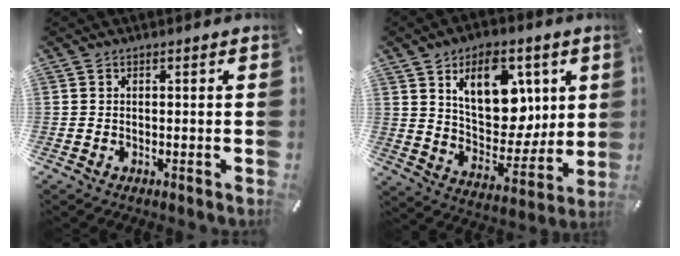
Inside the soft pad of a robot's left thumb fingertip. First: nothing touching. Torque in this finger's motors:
{"motor_torque": [2.47, 2.53, 1.47, -1.30, 0.14]}